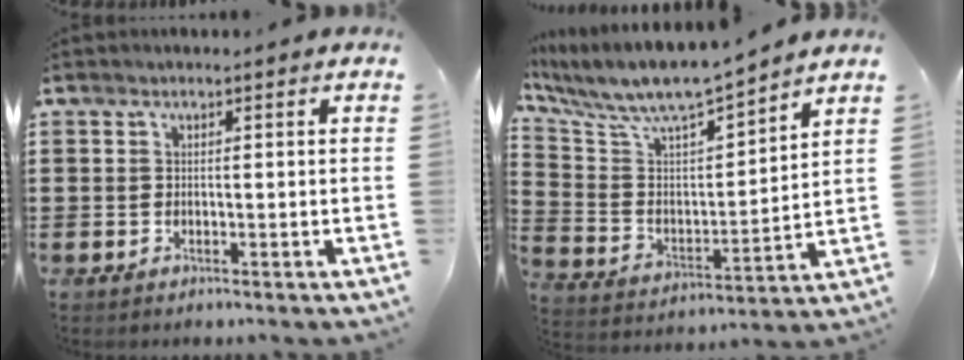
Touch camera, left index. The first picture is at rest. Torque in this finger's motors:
{"motor_torque": [0.12, 0.10, 0.70, 0.19]}